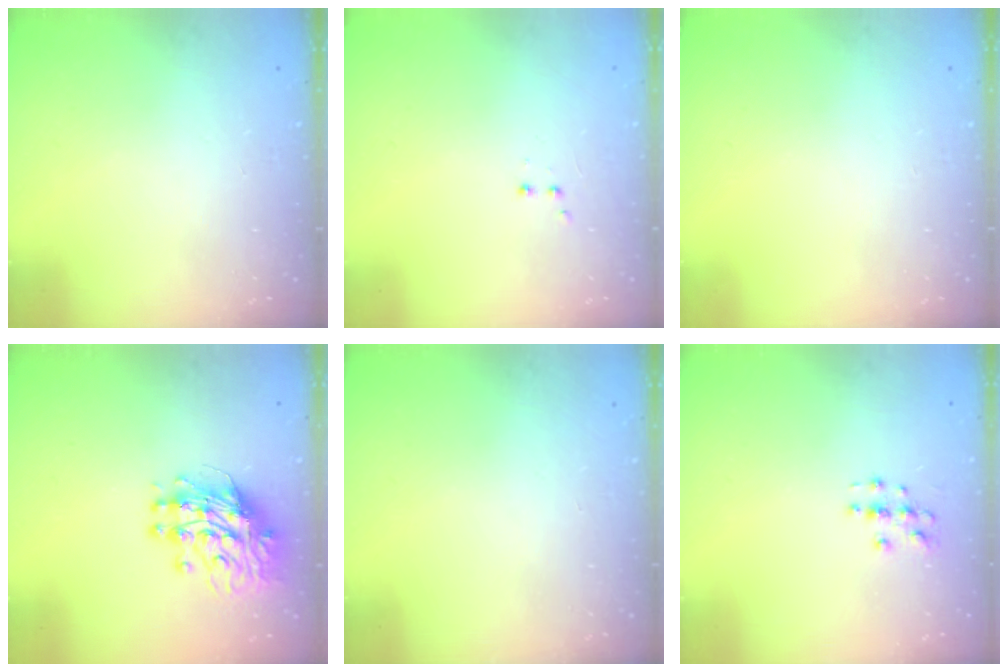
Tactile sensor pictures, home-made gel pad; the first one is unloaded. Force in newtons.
{"total": 2.0, "press": 1.8, "slide": 0.9}
{"total": 0.0}
{"total": 13.5, "press": 13.4, "slide": 1.4}
{"total": 0.0}
{"total": 2.8, "press": 2.8, "slide": 0.3}